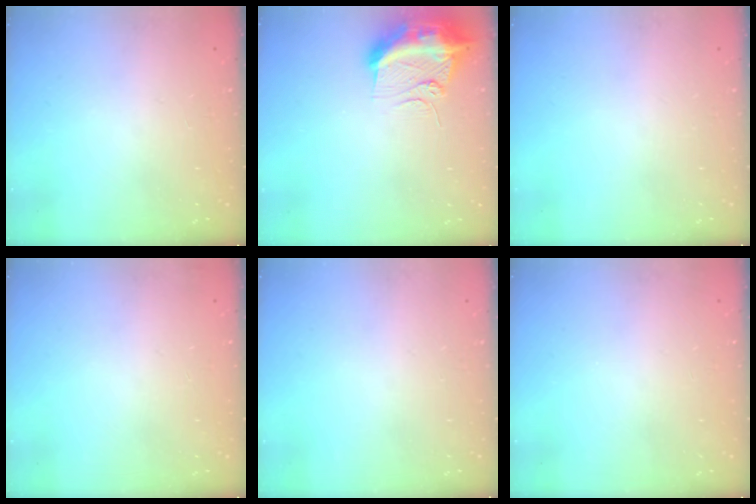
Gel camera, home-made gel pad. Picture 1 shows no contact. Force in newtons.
{"total": 13.2, "press": 13.1, "slide": 1.4}
{"total": 0.0}
{"total": 2.8, "press": 2.3, "slide": 1.7}
{"total": 0.0}
{"total": 2.7, "press": 2.0, "slide": 1.8}